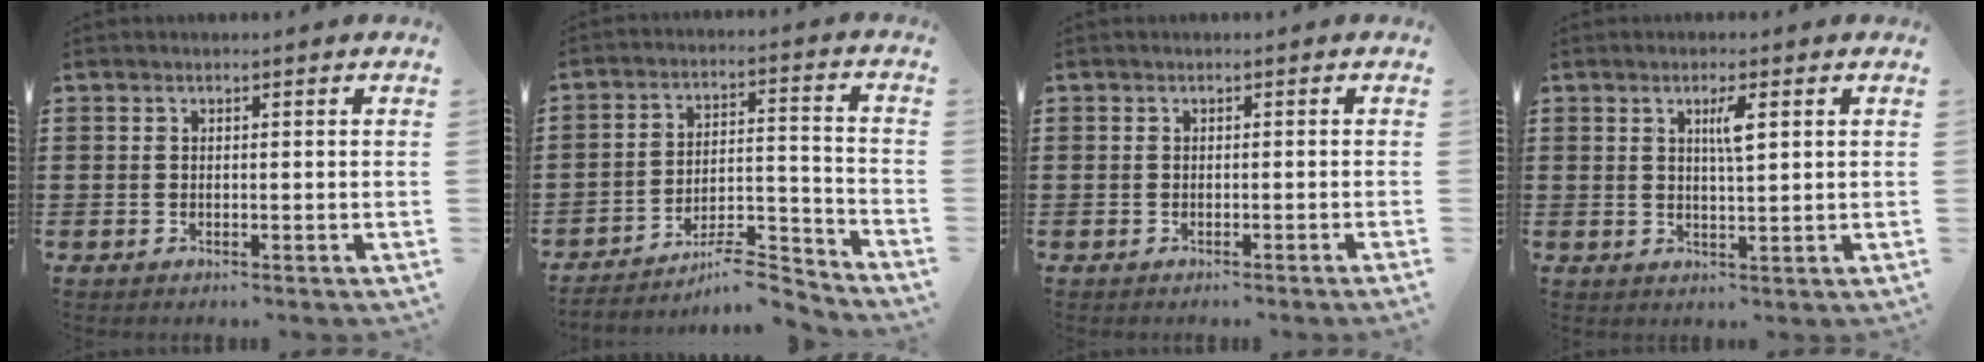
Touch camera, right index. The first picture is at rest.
{"total": 7.7, "force": [-7.0, 1.6, 3.0], "torque": [-0.038, 0.017, -0.131]}
{"total": 0.6, "force": [-0.5, -0.2, 0.3], "torque": [-0.007, -0.001, -0.011]}
{"total": 3.1, "force": [1.1, 0.5, 2.8], "torque": [-0.050, 0.001, 0.014]}